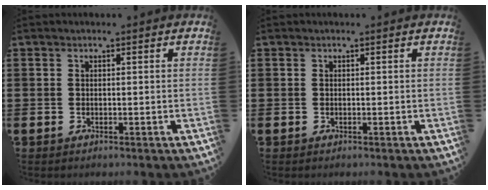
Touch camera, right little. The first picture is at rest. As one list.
[{"total": 0.0}]